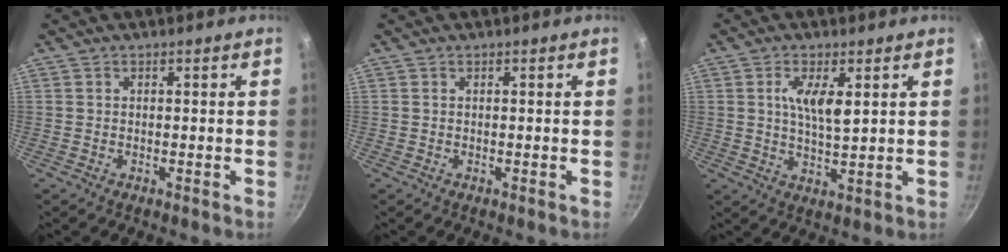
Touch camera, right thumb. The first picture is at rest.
{"total": 0.0}
{"total": 6.5, "force": [1.9, 2.3, 5.8], "torque": [-0.105, -0.012, 0.037]}